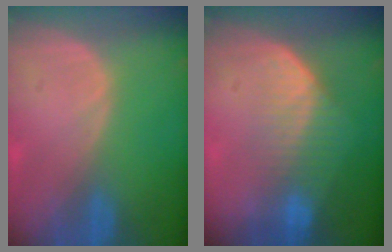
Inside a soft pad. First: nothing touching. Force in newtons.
{"total": 7.1, "press": 5.9, "slide": 3.8}